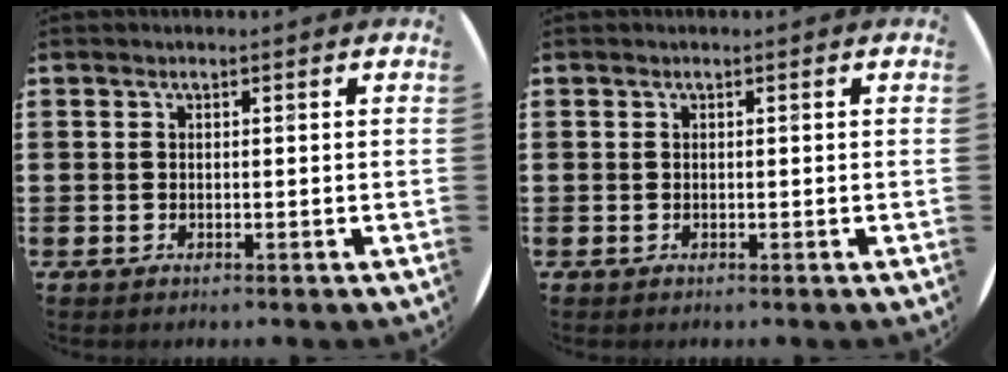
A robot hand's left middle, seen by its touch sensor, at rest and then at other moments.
{"total": 0.0}